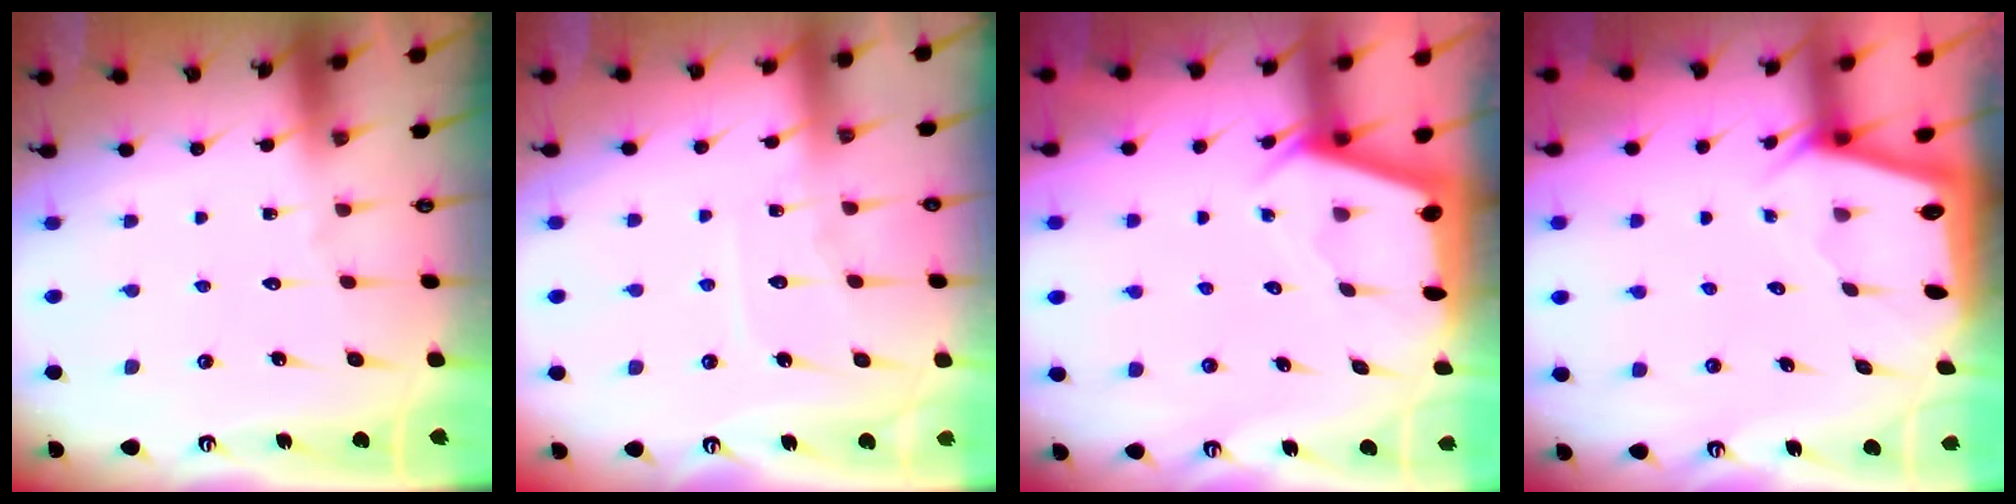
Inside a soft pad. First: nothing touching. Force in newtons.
{"total": 6.5, "press": 6.4, "slide": 0.8}
{"total": 2.4, "press": 2.4, "slide": 0.3}
{"total": 1.9, "press": 1.9, "slide": 0.2}